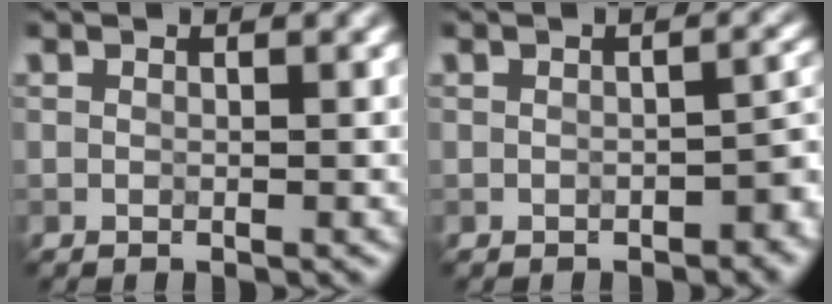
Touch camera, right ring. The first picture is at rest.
{"total": 3.1, "force": [-1.3, 1.7, 2.2], "torque": [-0.022, 0.003, -0.020]}